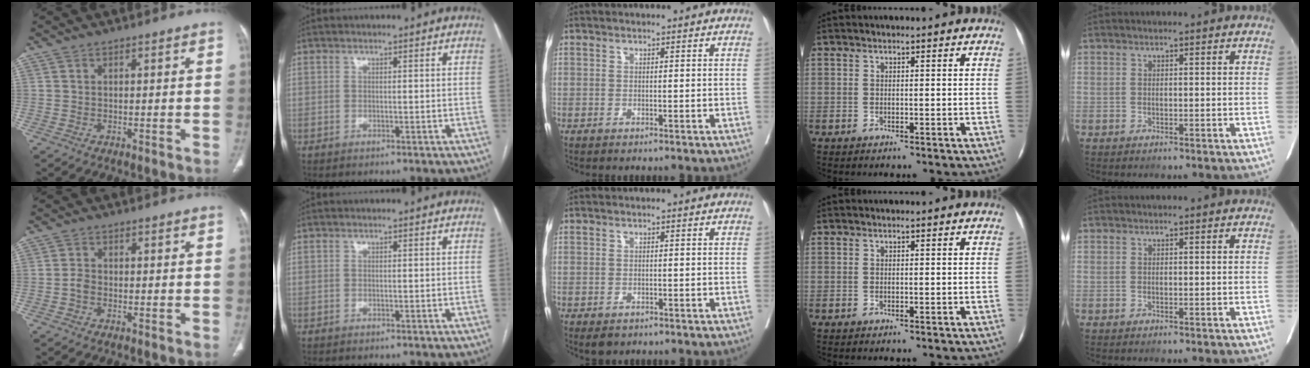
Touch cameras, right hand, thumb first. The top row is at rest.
{"thumb": {"total": 1.5, "force": [-0.6, 1.0, 1.0], "torque": [-0.020, 0.005, -0.016]}, "middle": {"total": 3.0, "force": [-2.2, 1.7, 1.2], "torque": [-0.014, -0.003, -0.029]}}